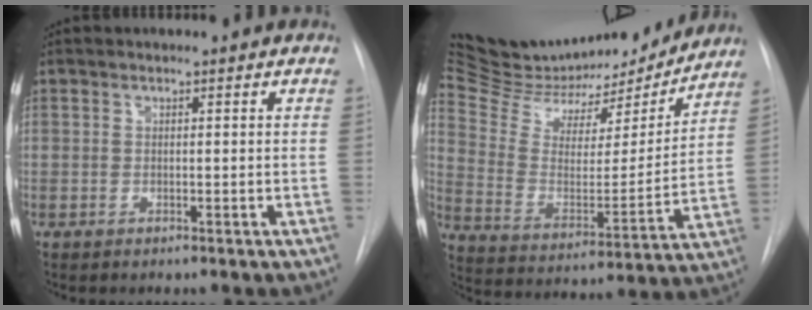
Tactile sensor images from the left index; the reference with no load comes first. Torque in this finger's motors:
{"motor_torque": [-1.09, -1.05, -0.28, -0.05]}